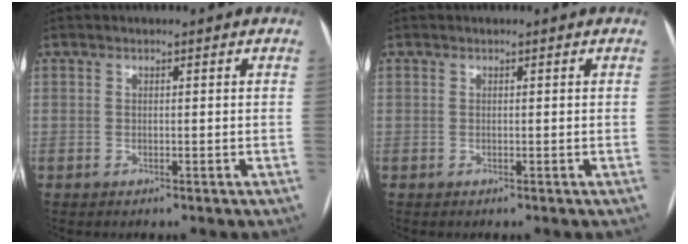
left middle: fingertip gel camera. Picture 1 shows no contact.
{"total": 0.0}